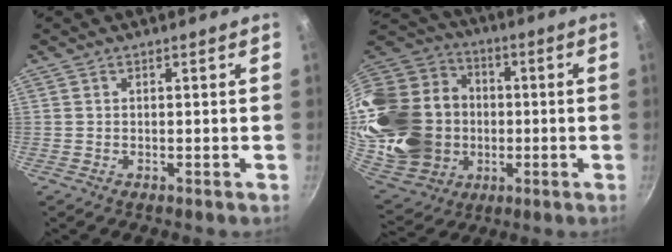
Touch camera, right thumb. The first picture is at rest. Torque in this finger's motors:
{"motor_torque": [0.25, 0.77, 1.38, 0.25, 0.18]}